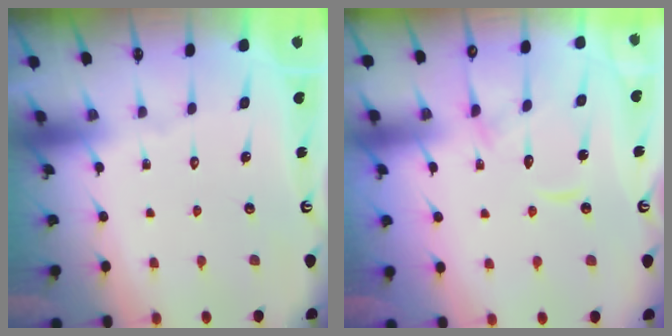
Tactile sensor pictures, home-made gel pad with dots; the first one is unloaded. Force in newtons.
{"total": 11.8, "press": 11.7, "slide": 1.0}